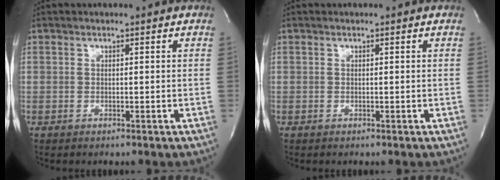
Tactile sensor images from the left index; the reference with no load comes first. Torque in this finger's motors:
{"motor_torque": [0.00, 0.00, 0.00, 0.00]}